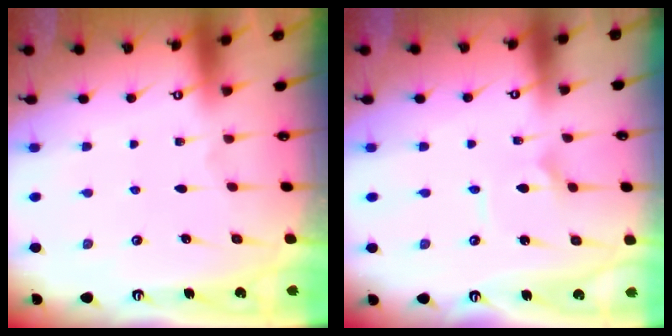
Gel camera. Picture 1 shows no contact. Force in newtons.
{"total": 2.6, "press": 2.5, "slide": 0.3}